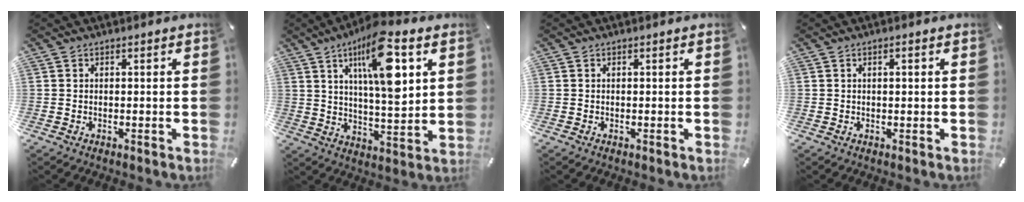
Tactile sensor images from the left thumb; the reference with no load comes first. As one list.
[{"total": 17.4, "force": [7.9, 5.8, 14.4], "torque": [-0.243, -0.022, 0.122]}, {"total": 0.0}, {"total": 1.2, "force": [0.2, 0.4, 1.1], "torque": [-0.021, 0.002, 0.002]}]